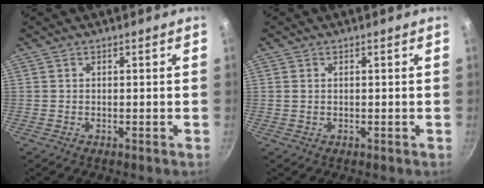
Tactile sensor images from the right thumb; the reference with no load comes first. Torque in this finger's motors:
{"motor_torque": [0.04, 0.07, -0.54, 0.15, 0.10]}